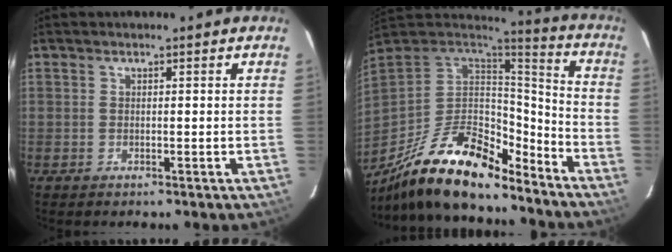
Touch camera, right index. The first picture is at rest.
{"total": 21.9, "force": [-16.2, 7.6, 12.7], "torque": [-0.247, -0.016, -0.281]}